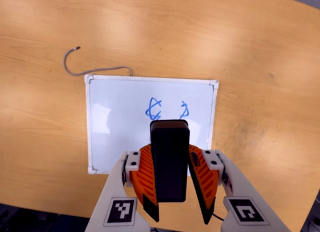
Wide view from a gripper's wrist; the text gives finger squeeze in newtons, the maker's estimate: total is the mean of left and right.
{"total": 8.8, "left": 8.1, "right": 9.5}